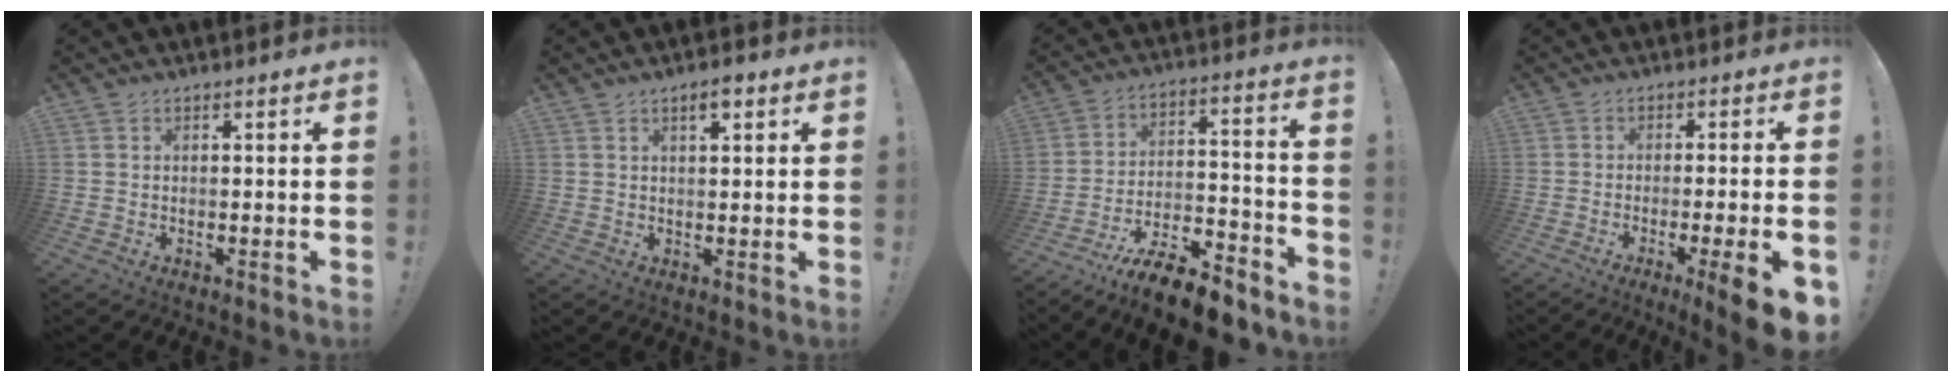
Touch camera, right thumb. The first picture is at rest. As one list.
[{"total": 3.3, "force": [1.8, 1.1, 2.5], "torque": [-0.025, -0.009, 0.025]}, {"total": 13.8, "force": [-11.3, 3.7, 7.1], "torque": [-0.095, 0.069, -0.196]}, {"total": 9.7, "force": [-3.6, 0.2, 9.0], "torque": [-0.128, 0.004, -0.049]}]